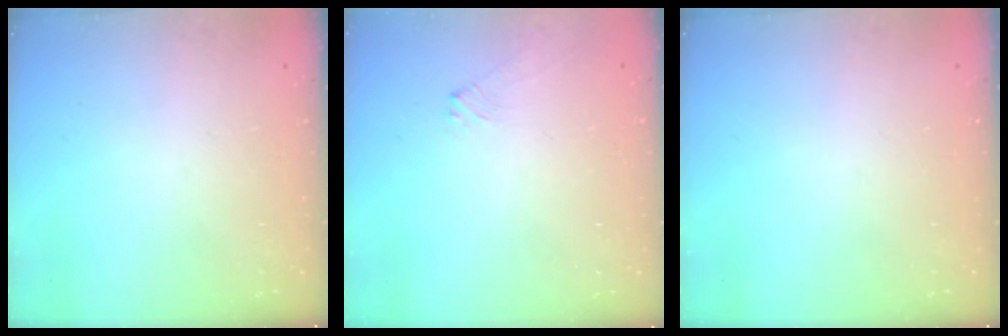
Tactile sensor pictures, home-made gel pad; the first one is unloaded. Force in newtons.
{"total": 0.7, "press": 0.6, "slide": 0.3}
{"total": 0.0}